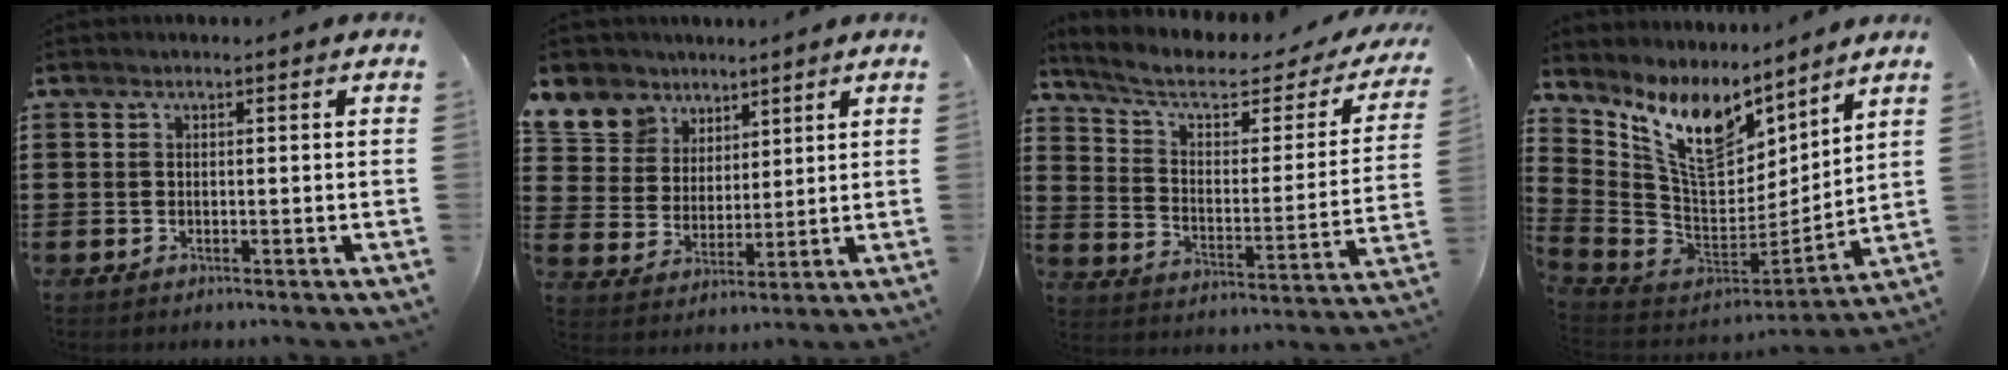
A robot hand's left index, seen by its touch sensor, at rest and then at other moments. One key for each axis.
{"total": 7.6, "fx": 5.4, "fy": 5.3, "fz": 0.4, "tx": -0.056, "ty": -0.021, "tz": 0.106}
{"total": 5.9, "fx": 3.6, "fy": 2.3, "fz": 4.1, "tx": -0.096, "ty": -0.021, "tz": 0.057}
{"total": 13.1, "fx": 8.8, "fy": 5.5, "fz": 8.0, "tx": -0.210, "ty": -0.055, "tz": 0.157}